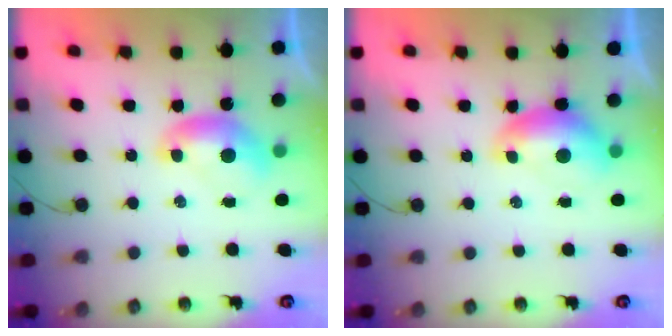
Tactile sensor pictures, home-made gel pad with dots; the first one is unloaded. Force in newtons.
{"total": 0.0}